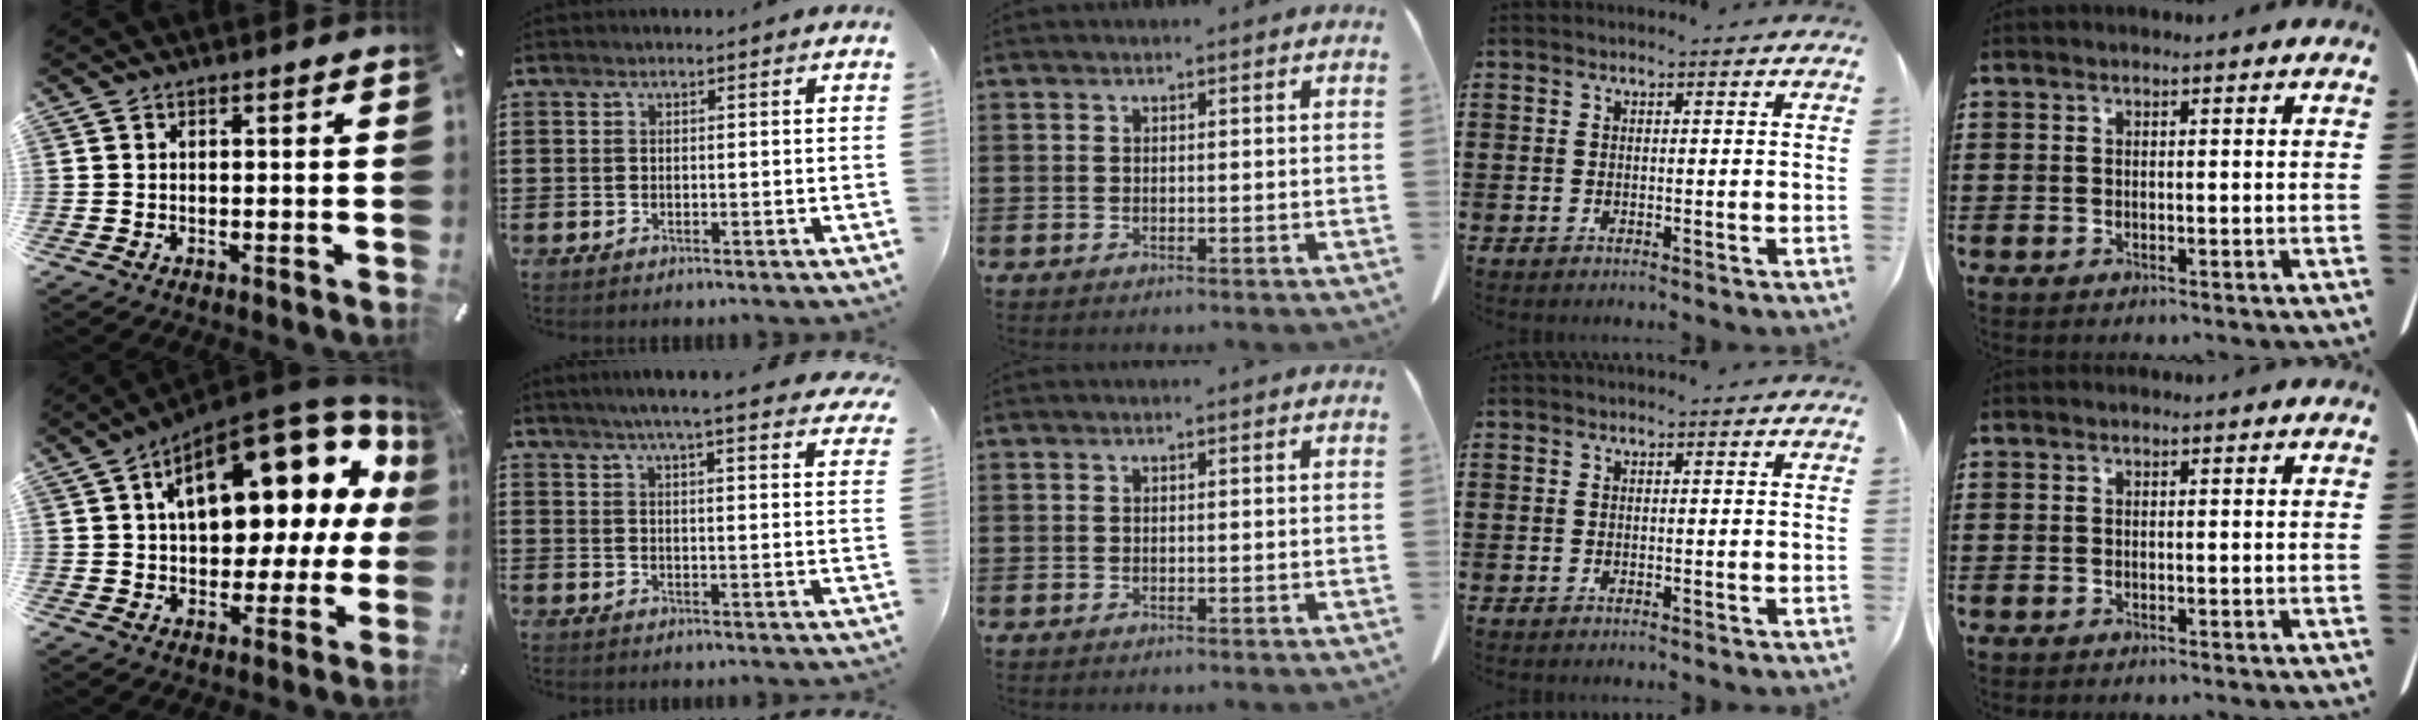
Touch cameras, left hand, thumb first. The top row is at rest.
{"thumb": {"total": 21.1, "force": [8.1, 10.7, 16.3], "torque": [-0.231, -0.050, 0.132]}, "index": {"total": 5.3, "force": [4.8, -0.4, 2.4], "torque": [-0.065, -0.017, 0.081]}}